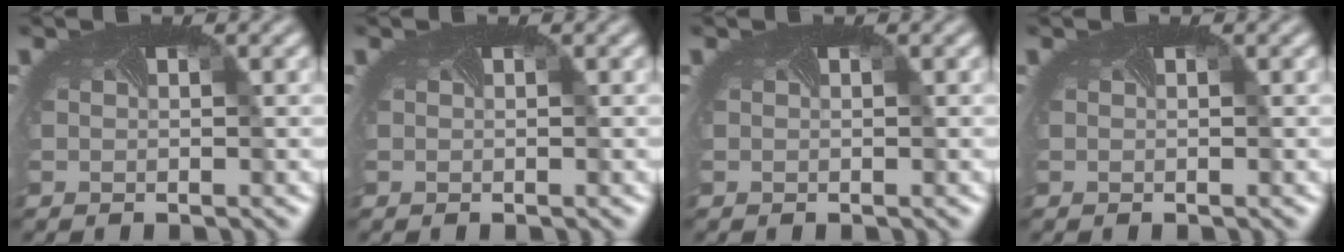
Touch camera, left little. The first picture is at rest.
{"total": 0.0}
{"total": 0.0}
{"total": 0.0}